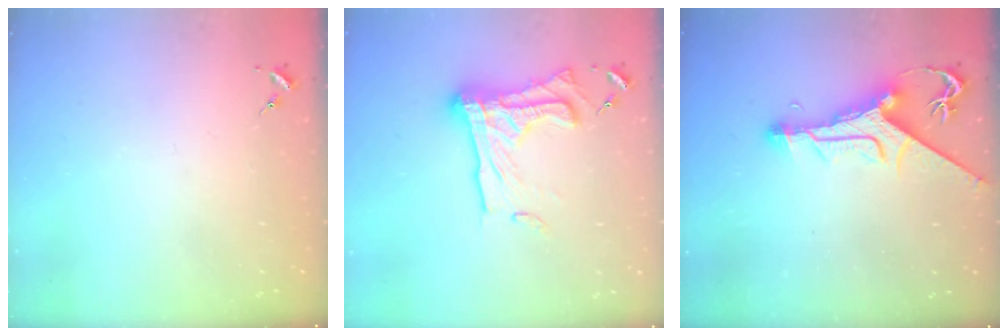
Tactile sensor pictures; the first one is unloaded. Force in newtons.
{"total": 20.0, "press": 19.9, "slide": 1.7}
{"total": 12.0, "press": 11.9, "slide": 1.4}